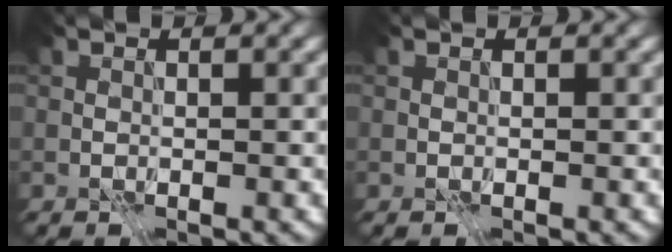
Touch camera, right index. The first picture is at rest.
{"total": 0.0}